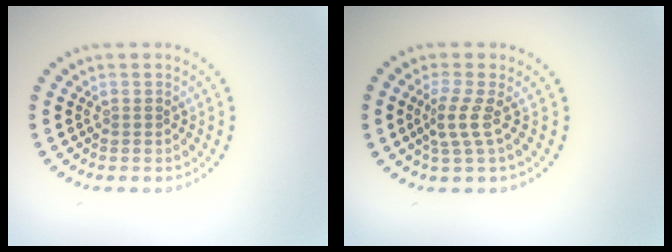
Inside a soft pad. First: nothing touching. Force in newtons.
{"total": 2.4, "press": 1.5, "slide": 1.9}